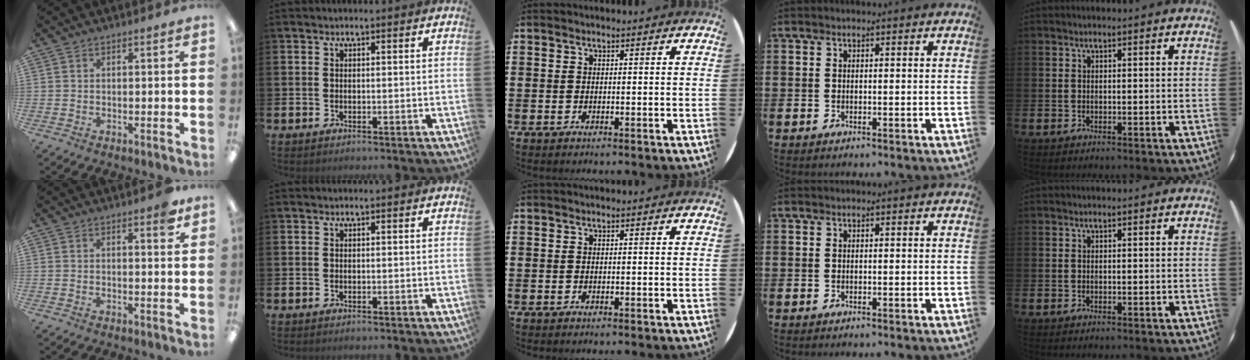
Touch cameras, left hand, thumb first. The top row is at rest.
{"thumb": {"total": 2.9, "force": [2.0, 0.9, 1.9], "torque": [-0.017, -0.007, 0.029]}}